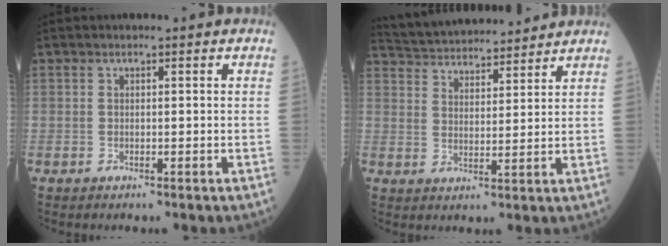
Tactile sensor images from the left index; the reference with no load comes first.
{"total": 15.2, "force": [14.4, 2.7, 4.3], "torque": [-0.075, 0.030, 0.226]}